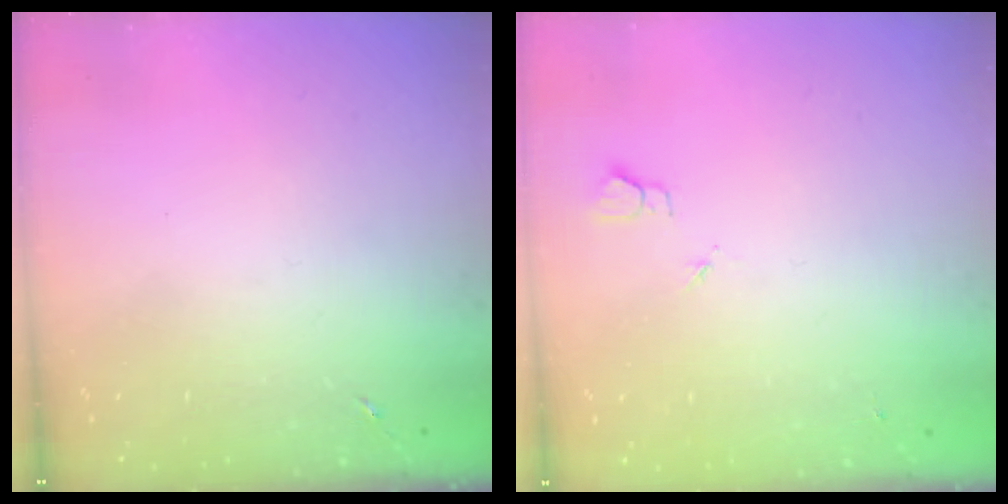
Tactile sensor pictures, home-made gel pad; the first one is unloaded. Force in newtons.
{"total": 2.7, "press": 2.6, "slide": 0.3}